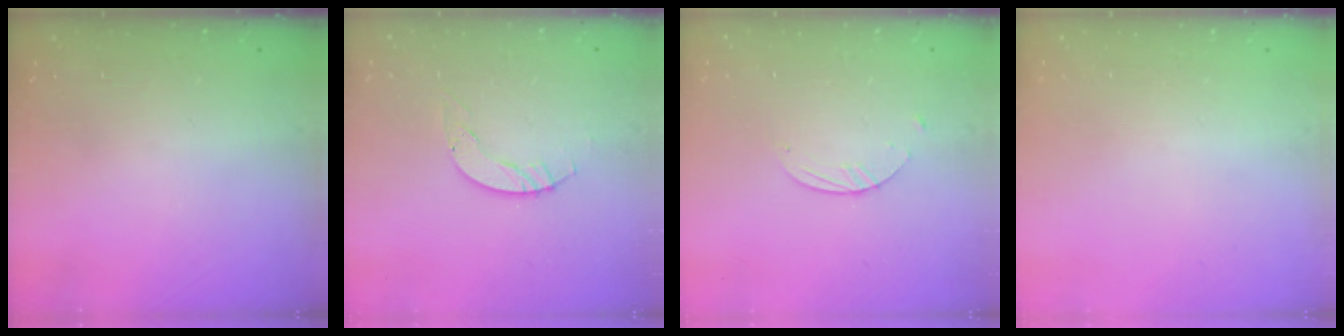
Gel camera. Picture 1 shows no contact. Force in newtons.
{"total": 4.0, "press": 4.0, "slide": 0.4}
{"total": 2.1, "press": 2.1, "slide": 0.2}
{"total": 0.0}